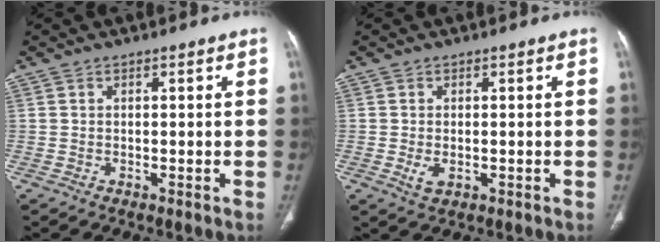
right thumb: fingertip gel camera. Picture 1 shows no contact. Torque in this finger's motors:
{"motor_torque": [-0.51, 0.32, 0.41, 0.20, 0.14]}